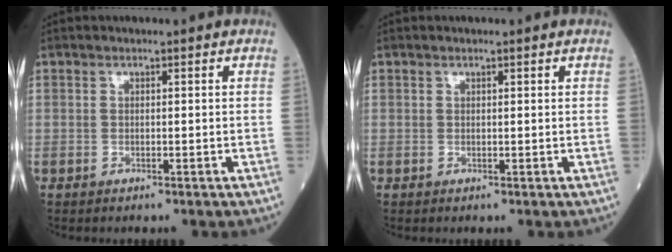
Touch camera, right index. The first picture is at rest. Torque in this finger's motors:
{"motor_torque": [-0.27, -0.05, 0.00, -0.01]}